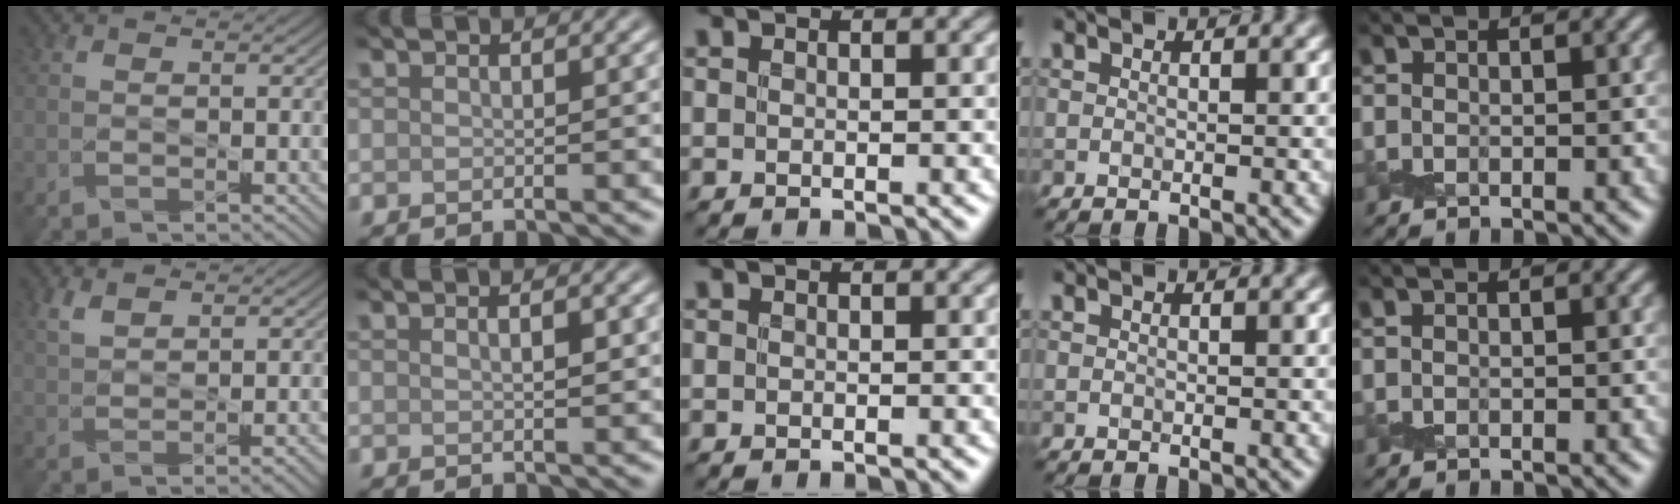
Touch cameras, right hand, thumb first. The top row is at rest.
{"thumb": {"total": 2.9, "force": [1.7, 0.9, 2.2], "torque": [-0.055, 0.006, 0.038]}, "index": {"total": 1.1, "force": [0.4, 0.3, 1.0], "torque": [-0.017, 0.000, 0.007]}}